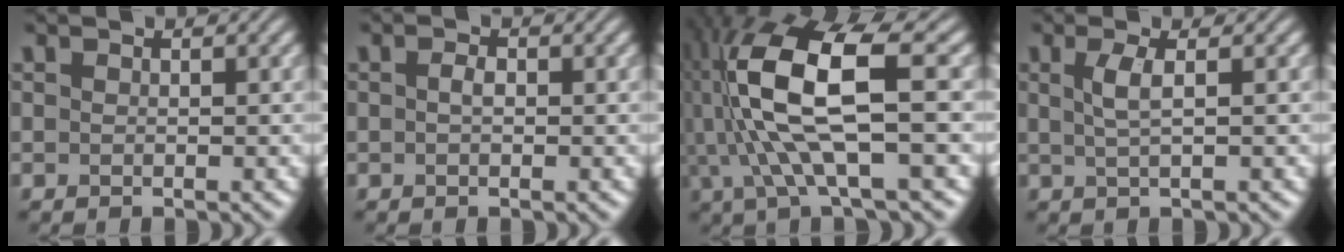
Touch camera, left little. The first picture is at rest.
{"total": 1.1, "force": [0.0, 0.7, 0.8], "torque": [-0.016, 0.000, -0.003]}
{"total": 11.2, "force": [1.3, 3.2, 10.6], "torque": [-0.218, 0.006, 0.028]}
{"total": 2.0, "force": [0.4, 0.5, 1.9], "torque": [-0.039, 0.001, 0.007]}